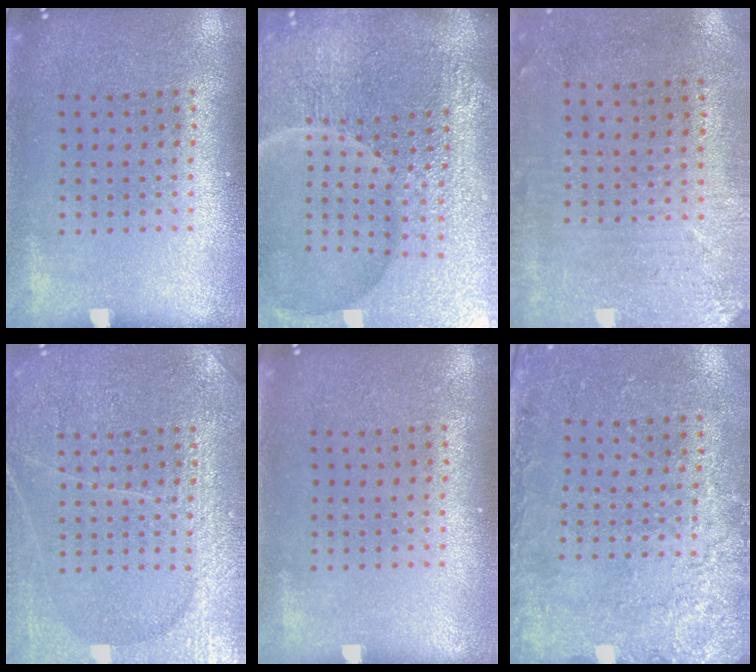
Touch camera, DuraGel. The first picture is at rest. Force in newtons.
{"total": 6.9, "press": 6.2, "slide": 3.2}
{"total": 3.0, "press": 2.4, "slide": 1.8}
{"total": 3.6, "press": 3.6, "slide": 0.5}
{"total": 0.0}
{"total": 2.7, "press": 2.2, "slide": 1.5}